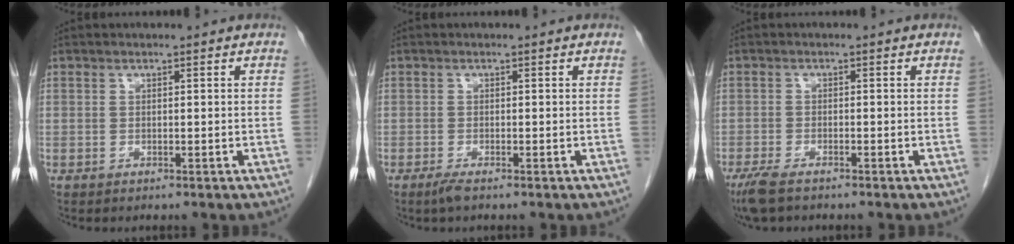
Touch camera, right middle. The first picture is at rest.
{"total": 1.4, "force": [-1.0, 0.1, 1.0], "torque": [-0.026, -0.005, -0.021]}
{"total": 4.2, "force": [-3.2, 1.0, 2.5], "torque": [-0.055, -0.011, -0.054]}